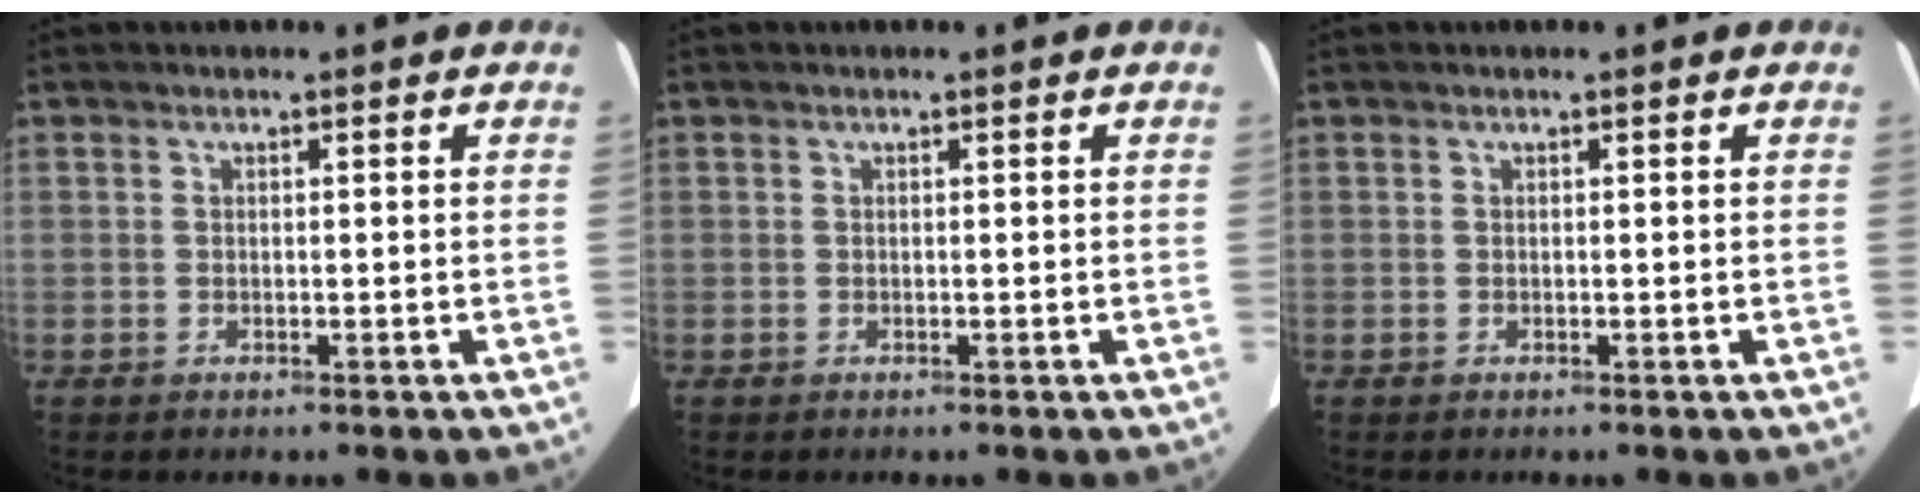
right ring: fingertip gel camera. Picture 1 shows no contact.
{"total": 0.0}
{"total": 0.0}